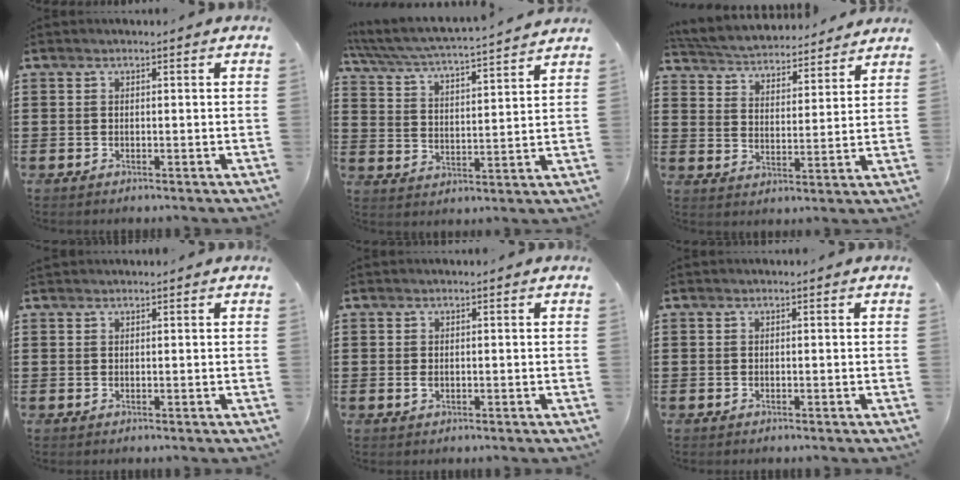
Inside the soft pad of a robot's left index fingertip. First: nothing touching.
{"total": 4.3, "force": [4.1, -0.4, 1.2], "torque": [-0.046, -0.036, 0.062]}
{"total": 3.9, "force": [3.9, 0.2, 0.1], "torque": [-0.027, -0.033, 0.062]}
{"total": 0.7, "force": [0.6, 0.0, 0.2], "torque": [-0.006, -0.001, 0.013]}
{"total": 0.9, "force": [0.0, 0.4, 0.8], "torque": [-0.016, 0.001, 0.000]}
{"total": 0.0}